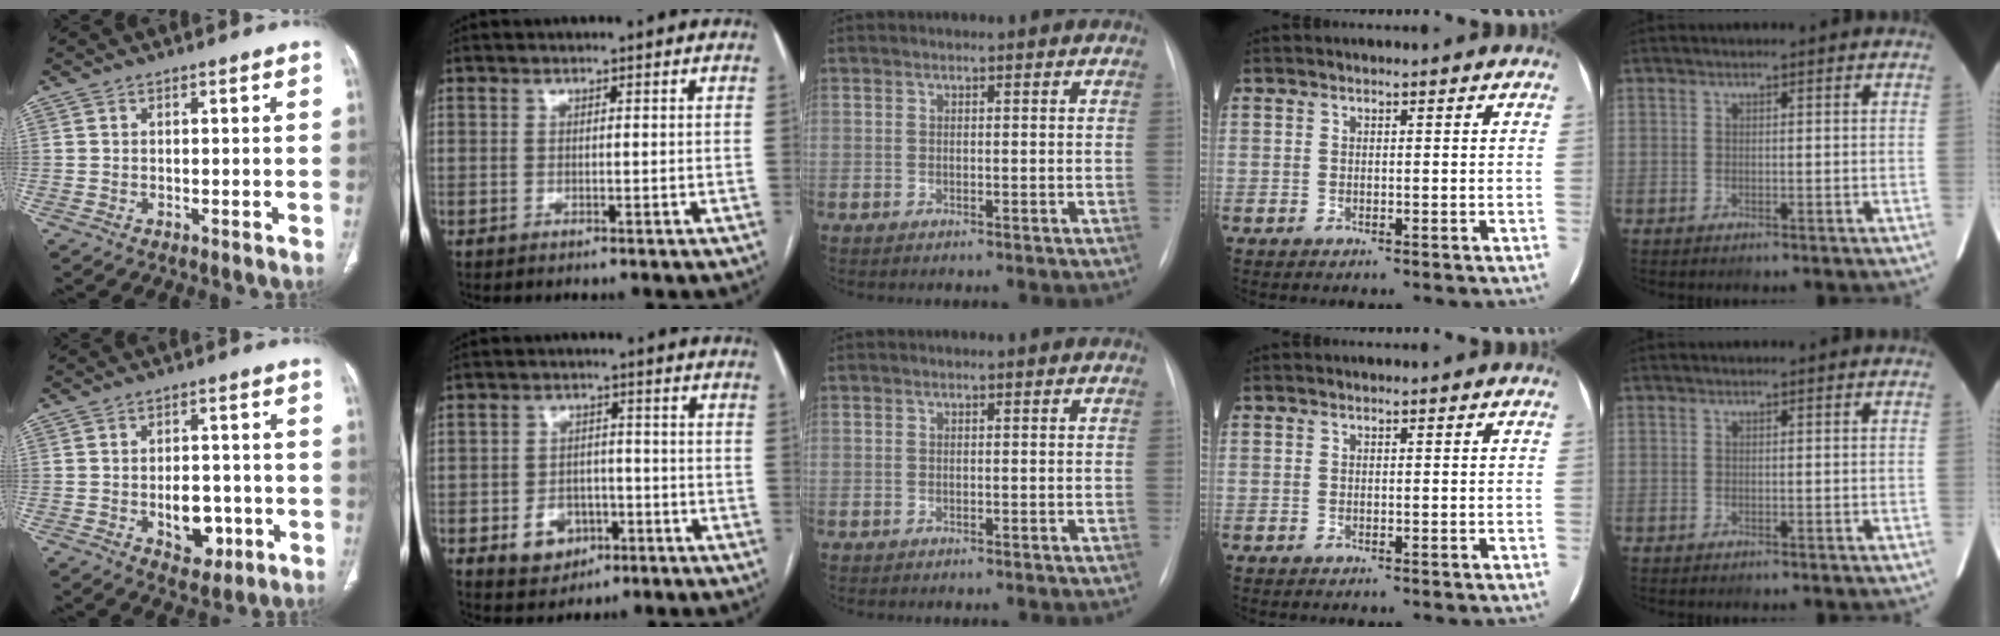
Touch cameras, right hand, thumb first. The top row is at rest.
{"thumb": {"total": 7.8, "force": [-2.1, 5.0, 5.5], "torque": [-0.051, 0.012, -0.019]}, "index": {"total": 6.3, "force": [-2.4, 5.1, 2.8], "torque": [-0.045, 0.011, -0.026]}}